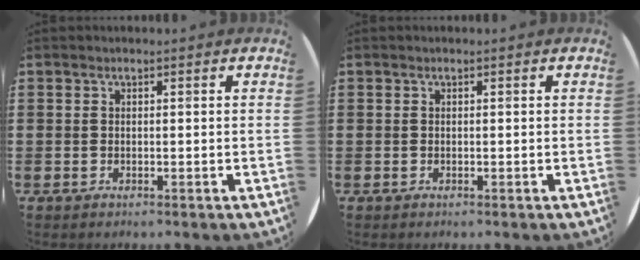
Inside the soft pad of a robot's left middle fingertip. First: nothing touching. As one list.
[{"total": 0.0}]